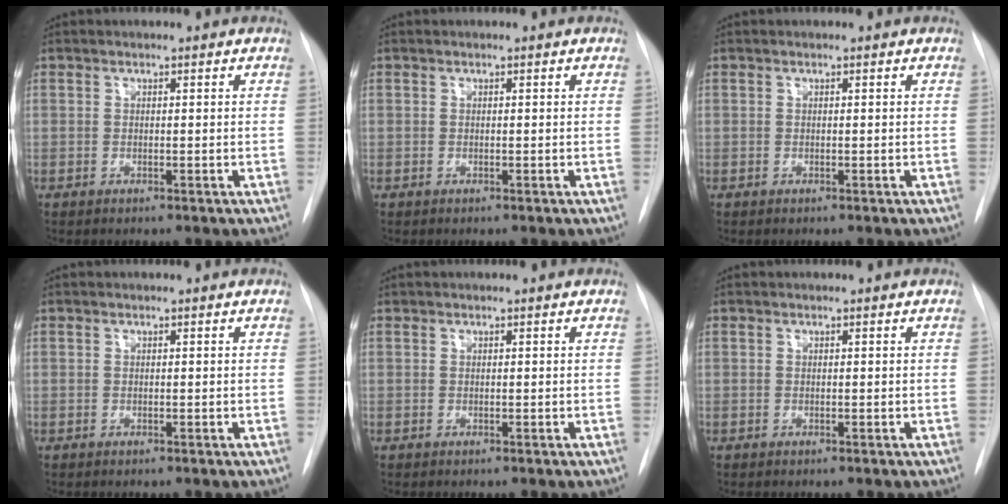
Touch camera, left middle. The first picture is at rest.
{"total": 0.0}
{"total": 0.0}
{"total": 0.0}
{"total": 0.0}
{"total": 0.0}